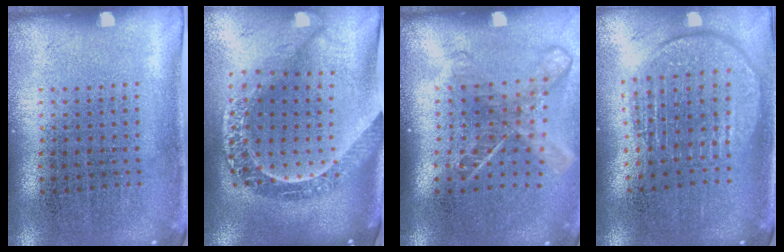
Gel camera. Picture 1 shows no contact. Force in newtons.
{"total": 2.9, "press": 2.2, "slide": 1.8}
{"total": 1.8, "press": 1.4, "slide": 1.1}
{"total": 1.8, "press": 1.5, "slide": 1.0}